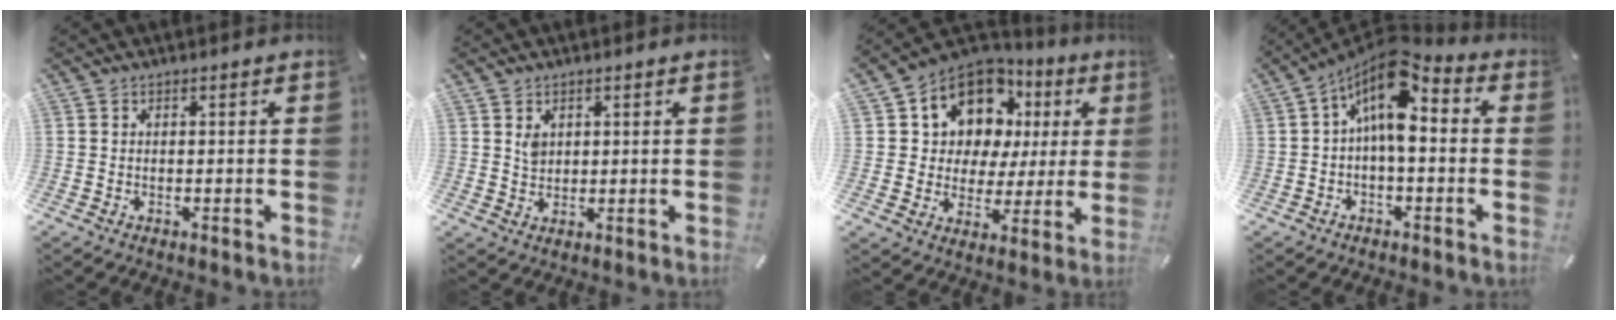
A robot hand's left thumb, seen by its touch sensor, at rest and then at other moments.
{"total": 2.5, "force": [1.3, 2.0, 0.8], "torque": [-0.002, -0.004, 0.022]}
{"total": 11.3, "force": [6.3, 8.9, 3.0], "torque": [-0.071, -0.052, 0.122]}
{"total": 11.3, "force": [2.9, 5.6, 9.4], "torque": [-0.173, -0.029, 0.046]}